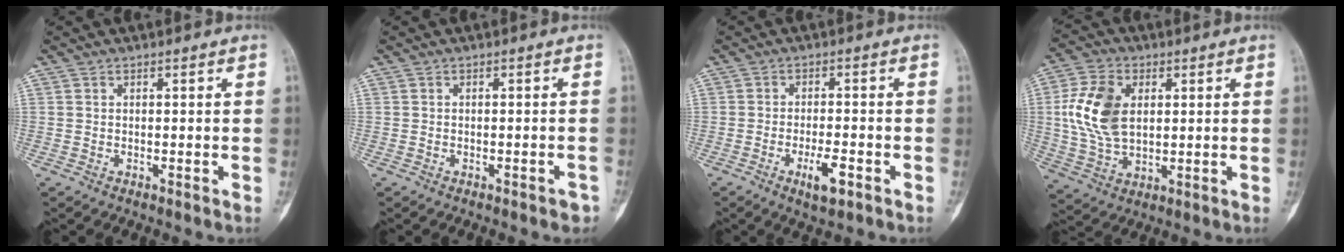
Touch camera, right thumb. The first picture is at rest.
{"total": 1.7, "force": [-1.2, 0.6, 1.1], "torque": [-0.012, 0.008, -0.011]}
{"total": 4.9, "force": [-2.3, 1.5, 4.1], "torque": [-0.069, 0.006, -0.036]}
{"total": 12.7, "force": [2.2, 8.0, 9.6], "torque": [-0.187, 0.000, 0.044]}